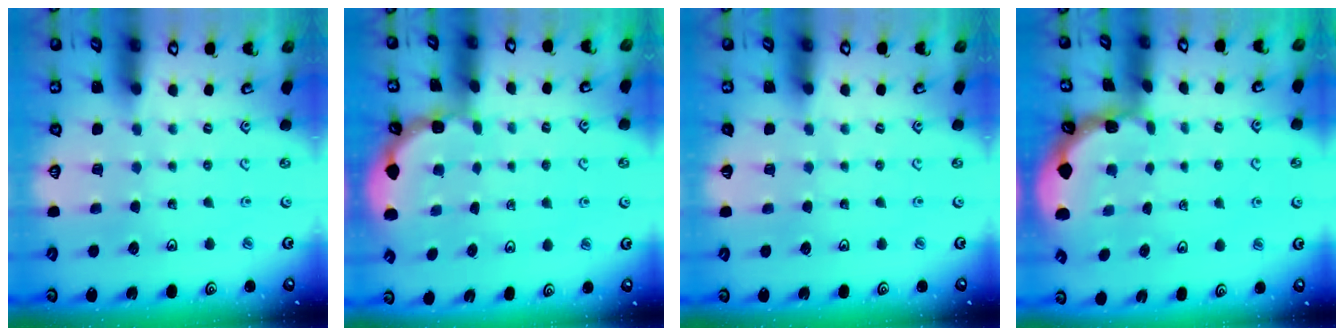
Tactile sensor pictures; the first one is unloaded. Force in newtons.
{"total": 1.6, "press": 1.6, "slide": 0.2}
{"total": 0.0}
{"total": 1.5, "press": 1.5, "slide": 0.1}